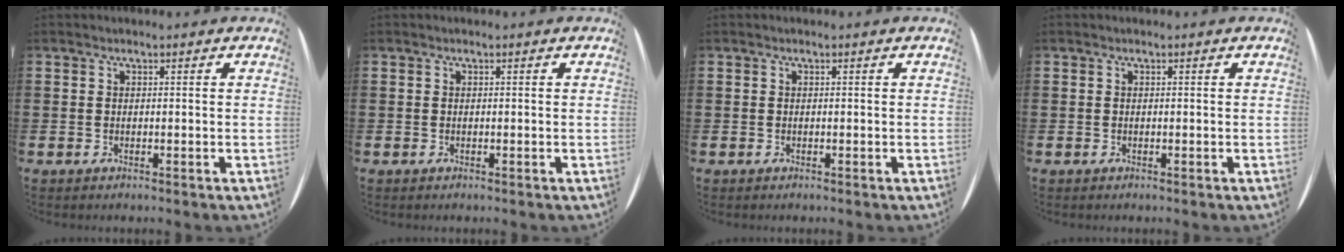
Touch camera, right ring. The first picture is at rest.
{"total": 0.0}
{"total": 0.0}
{"total": 0.0}